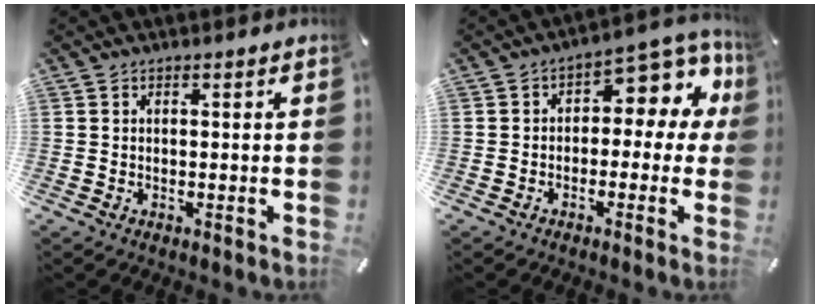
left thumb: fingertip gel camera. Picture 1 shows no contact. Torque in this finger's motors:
{"motor_torque": [1.75, 0.73, 2.08, 0.38, -0.17]}